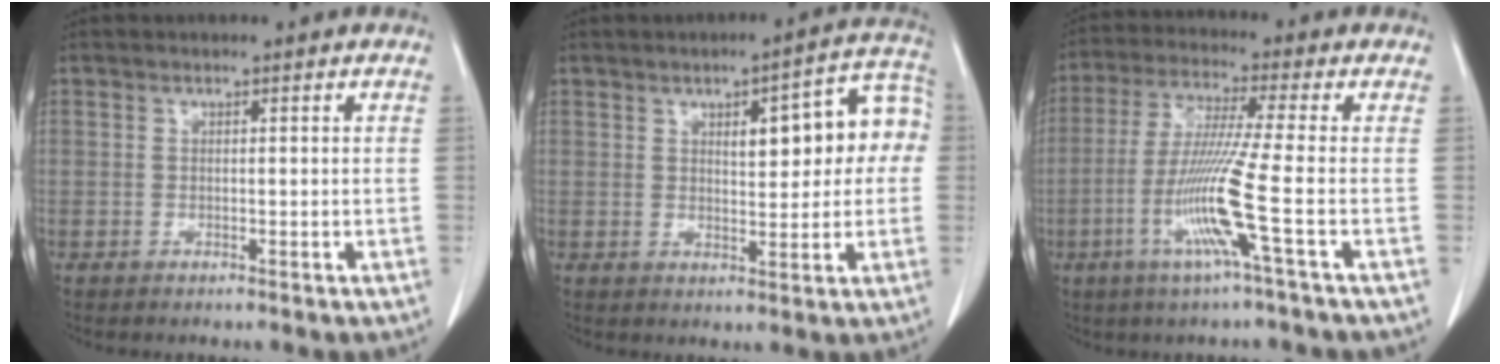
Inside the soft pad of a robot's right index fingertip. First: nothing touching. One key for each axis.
{"total": 10.7, "fx": 2.0, "fy": 3.5, "fz": 9.9, "tx": -0.121, "ty": 0.037, "tz": 0.027}
{"total": 10.5, "fx": -3.5, "fy": -2.1, "fz": 9.7, "tx": -0.196, "ty": -0.018, "tz": -0.073}